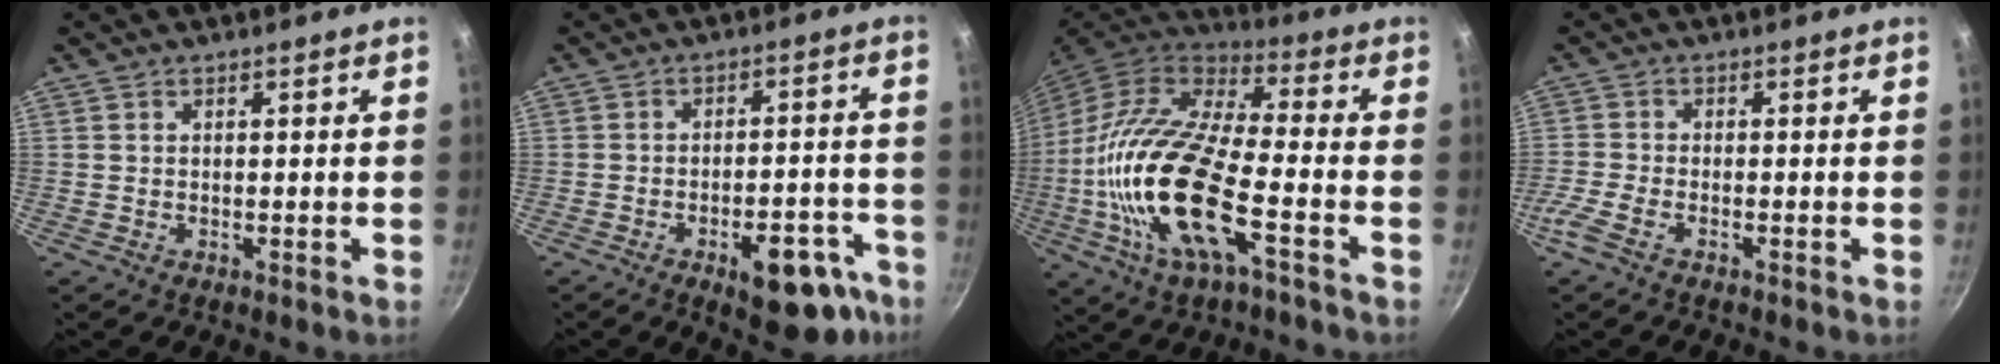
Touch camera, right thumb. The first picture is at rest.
{"total": 12.0, "force": [-6.8, 4.9, 8.5], "torque": [-0.089, 0.043, -0.086]}
{"total": 23.6, "force": [-6.7, 8.4, 21.0], "torque": [-0.464, 0.018, -0.123]}
{"total": 3.8, "force": [-2.5, 1.4, 2.5], "torque": [-0.073, 0.006, -0.055]}